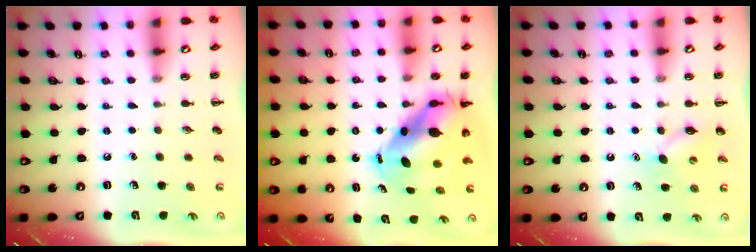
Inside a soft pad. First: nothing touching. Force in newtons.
{"total": 10.0, "press": 9.7, "slide": 2.6}
{"total": 7.3, "press": 7.1, "slide": 1.5}